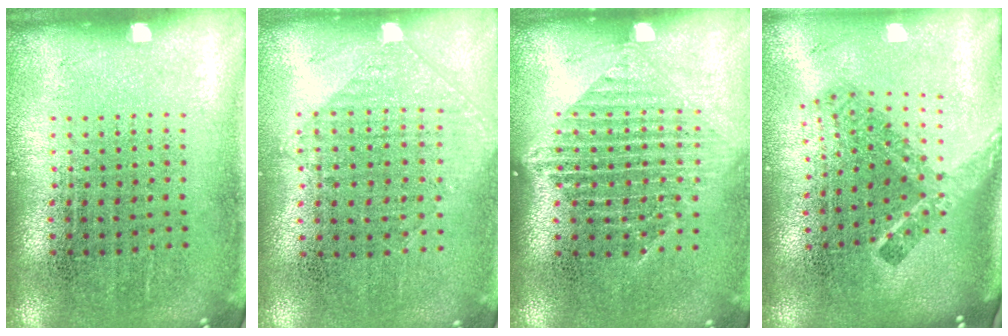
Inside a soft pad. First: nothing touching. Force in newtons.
{"total": 0.9, "press": 0.8, "slide": 0.3}
{"total": 1.4, "press": 1.3, "slide": 0.6}
{"total": 2.3, "press": 1.5, "slide": 1.7}